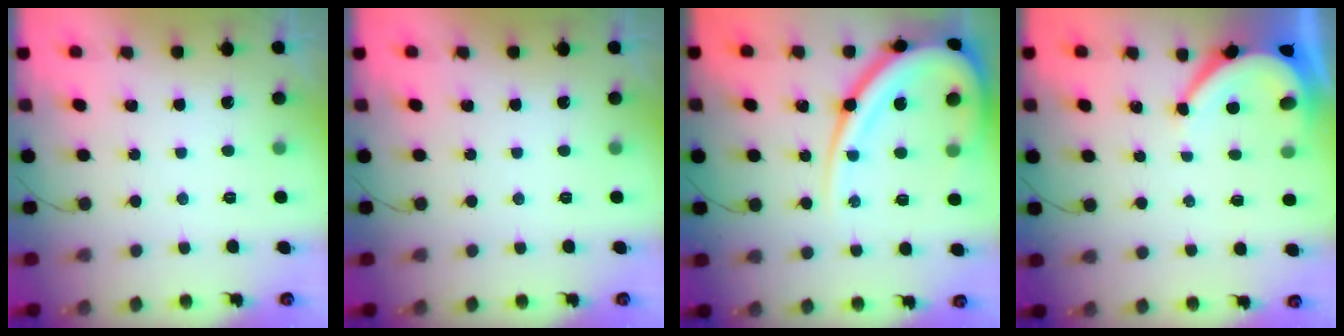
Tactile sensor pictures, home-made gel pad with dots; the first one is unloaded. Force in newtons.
{"total": 0.0}
{"total": 19.7, "press": 19.6, "slide": 2.0}
{"total": 5.7, "press": 5.6, "slide": 0.7}